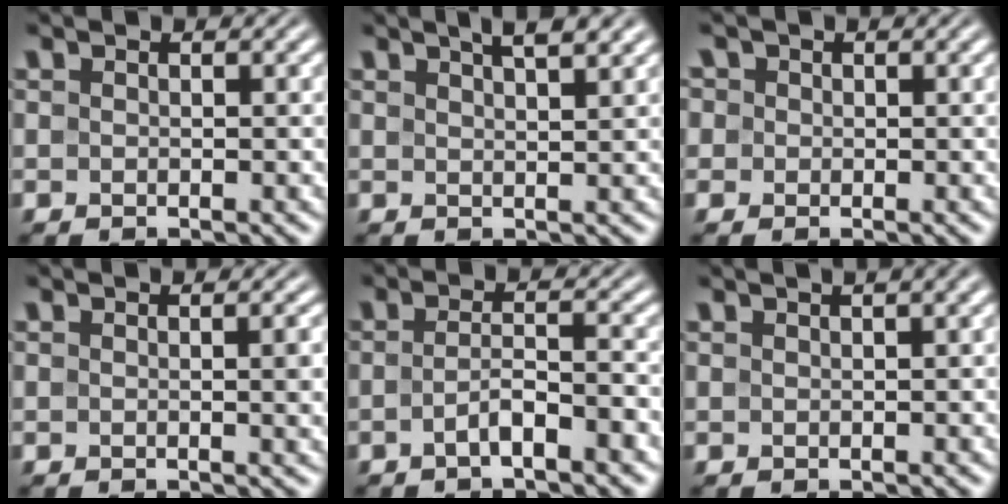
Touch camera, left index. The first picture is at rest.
{"total": 4.1, "force": [2.8, 1.3, 2.8], "torque": [-0.009, 0.017, 0.018]}
{"total": 3.2, "force": [1.3, 2.7, 1.3], "torque": [-0.032, 0.020, 0.005]}
{"total": 2.3, "force": [0.0, 0.6, 2.2], "torque": [-0.022, 0.000, -0.004]}
{"total": 2.9, "force": [-1.5, 0.6, 2.4], "torque": [-0.044, 0.007, -0.030]}
{"total": 4.0, "force": [2.1, 1.7, 3.0], "torque": [-0.018, 0.027, 0.007]}